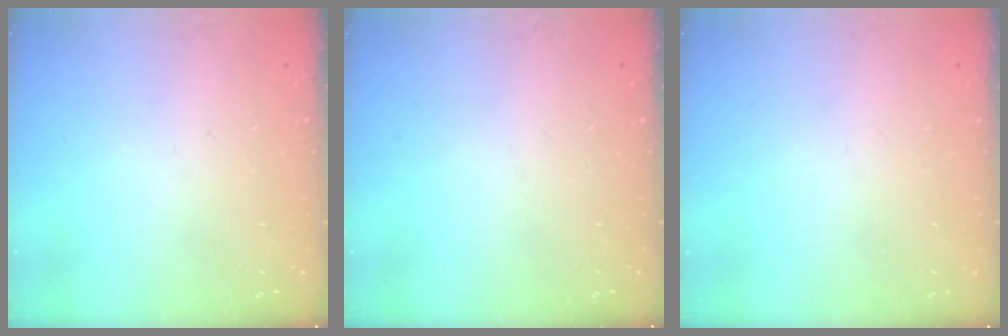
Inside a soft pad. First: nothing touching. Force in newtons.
{"total": 0.0}
{"total": 0.0}